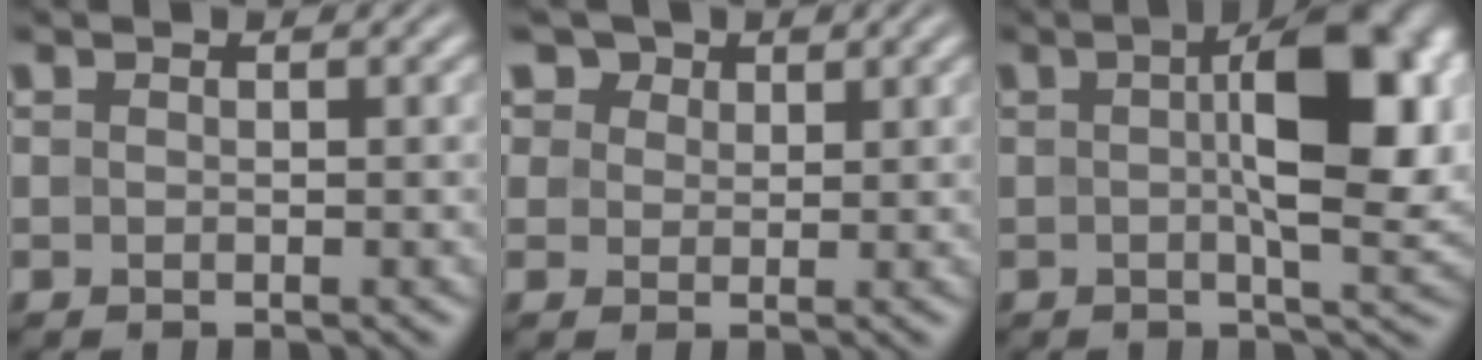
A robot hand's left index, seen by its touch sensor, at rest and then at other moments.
{"total": 5.5, "force": [3.6, 3.6, 2.1], "torque": [-0.060, 0.001, 0.056]}
{"total": 10.4, "force": [1.4, 3.5, 9.7], "torque": [-0.138, 0.005, 0.021]}